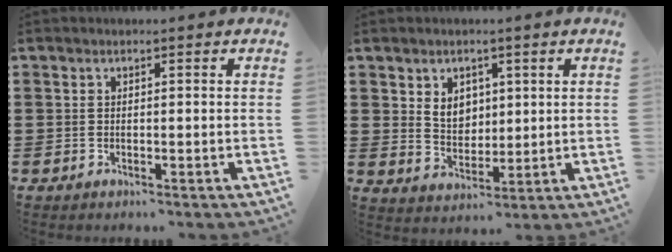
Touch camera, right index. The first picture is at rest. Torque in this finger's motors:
{"motor_torque": [0.13, 0.01, 0.10, 0.10]}